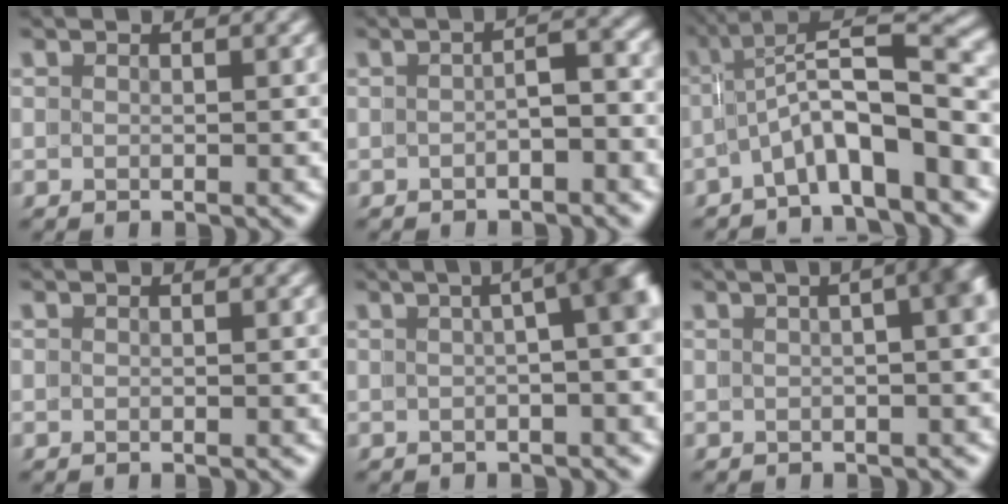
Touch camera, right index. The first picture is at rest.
{"total": 2.3, "force": [-1.3, 0.7, 1.7], "torque": [-0.021, -0.003, -0.020]}
{"total": 7.2, "force": [-1.2, 2.4, 6.7], "torque": [-0.090, 0.004, -0.019]}
{"total": 0.0}
{"total": 7.0, "force": [0.6, 2.2, 6.6], "torque": [-0.047, 0.031, 0.000]}
{"total": 7.1, "force": [0.9, 2.9, 6.4], "torque": [-0.038, 0.049, -0.005]}